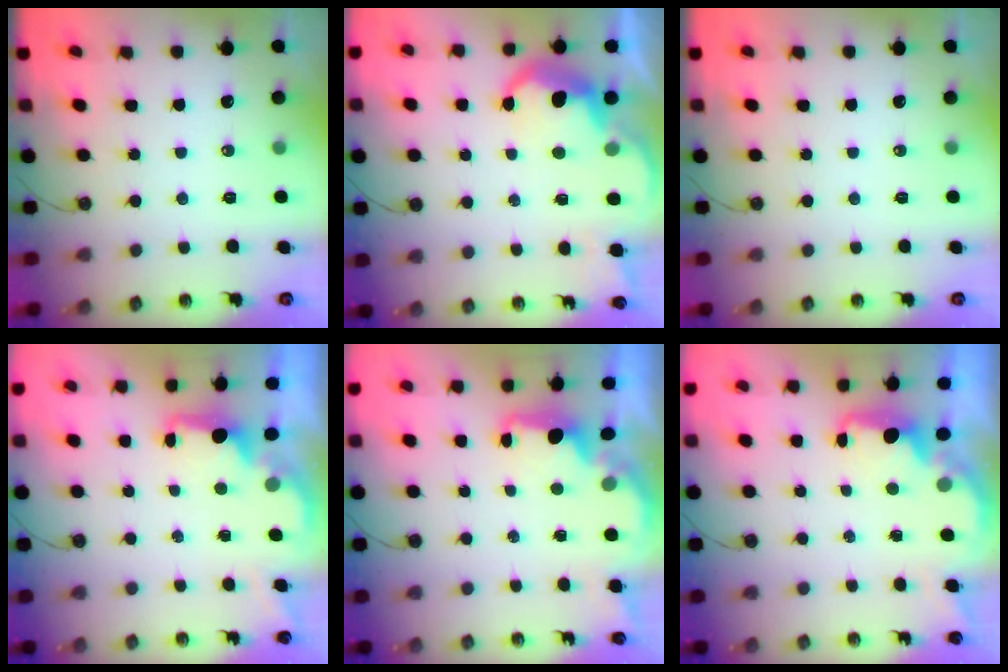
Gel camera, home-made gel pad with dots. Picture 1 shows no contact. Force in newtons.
{"total": 8.6, "press": 8.5, "slide": 0.6}
{"total": 0.0}
{"total": 1.8, "press": 1.6, "slide": 0.8}
{"total": 1.9, "press": 1.7, "slide": 0.7}
{"total": 2.2, "press": 2.0, "slide": 0.8}